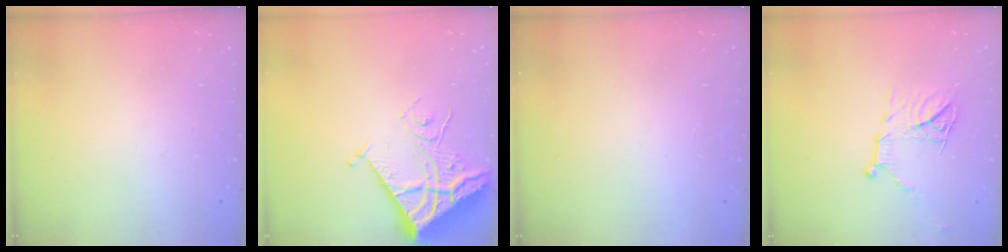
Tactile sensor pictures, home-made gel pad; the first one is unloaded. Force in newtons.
{"total": 11.3, "press": 11.3, "slide": 1.4}
{"total": 1.7, "press": 1.6, "slide": 0.1}
{"total": 10.8, "press": 10.8, "slide": 0.4}